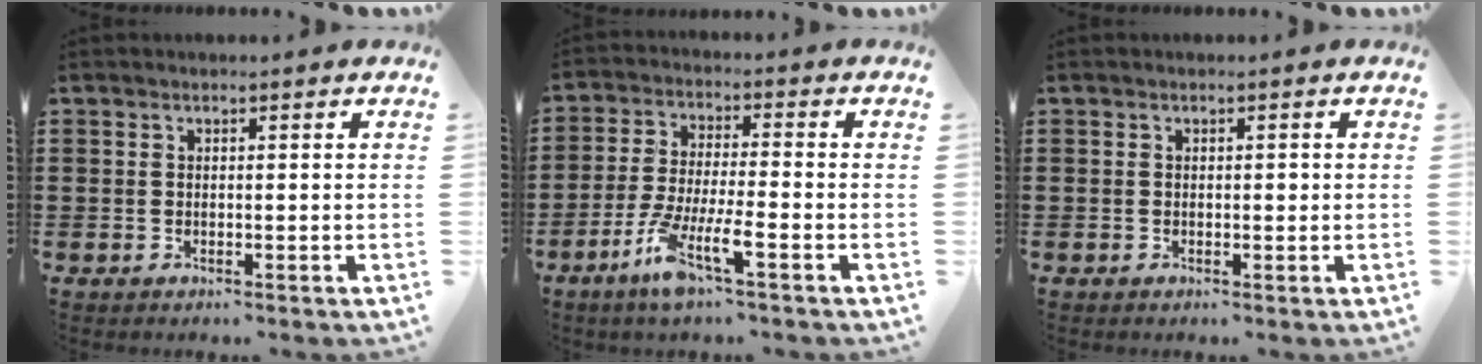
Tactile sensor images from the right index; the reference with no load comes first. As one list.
[{"total": 7.9, "force": [-4.7, 0.8, 6.3], "torque": [-0.141, -0.015, -0.092]}, {"total": 0.5, "force": [0.0, 0.3, 0.4], "torque": [-0.008, 0.000, 0.000]}]